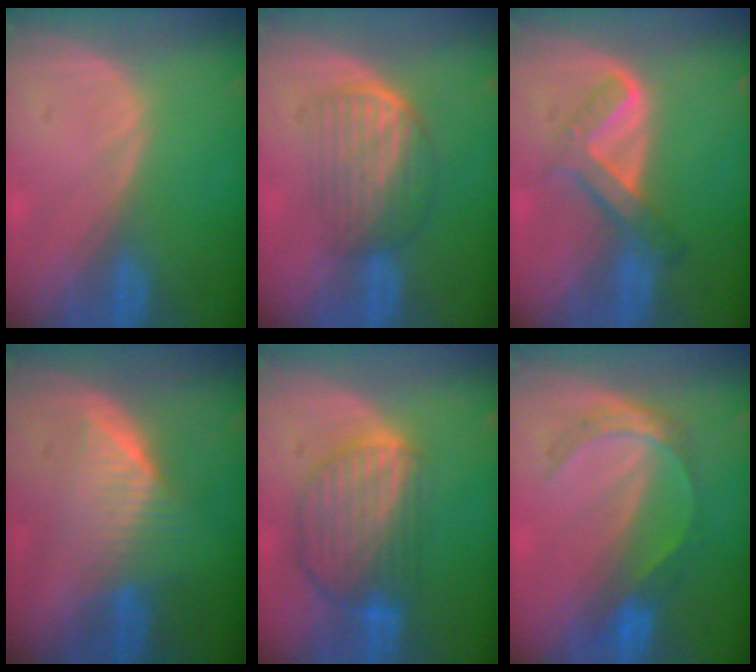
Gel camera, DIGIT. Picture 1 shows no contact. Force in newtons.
{"total": 7.1, "press": 6.0, "slide": 3.8}
{"total": 6.0, "press": 5.3, "slide": 2.8}
{"total": 6.5, "press": 5.8, "slide": 2.8}
{"total": 9.1, "press": 7.8, "slide": 4.7}
{"total": 5.4, "press": 5.1, "slide": 1.7}